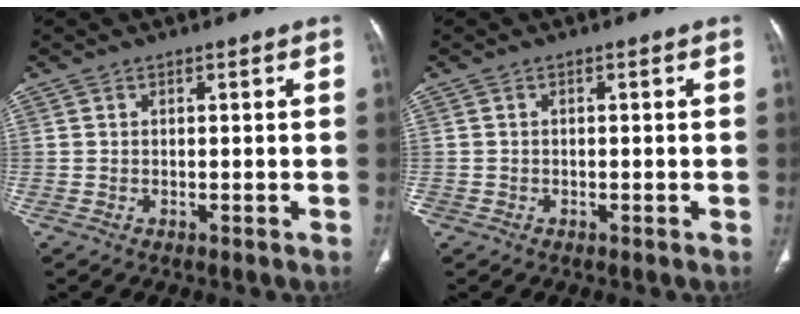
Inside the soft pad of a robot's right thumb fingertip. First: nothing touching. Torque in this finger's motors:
{"motor_torque": [0.00, -0.25, -0.23, 0.07, -0.02]}